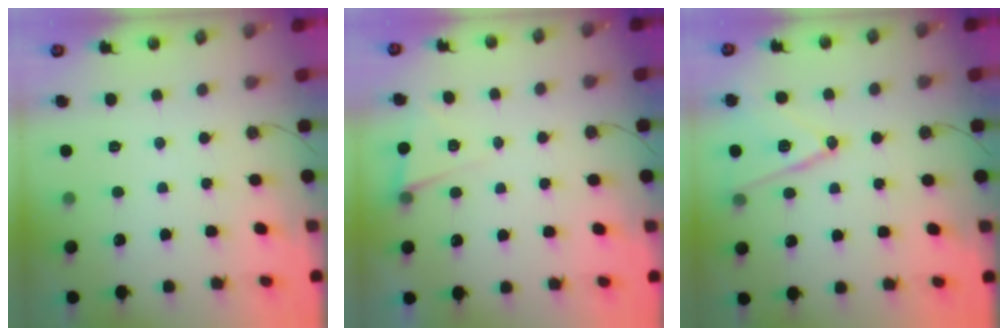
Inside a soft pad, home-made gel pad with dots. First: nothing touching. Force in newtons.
{"total": 4.9, "press": 3.3, "slide": 3.5}
{"total": 13.0, "press": 12.4, "slide": 3.8}